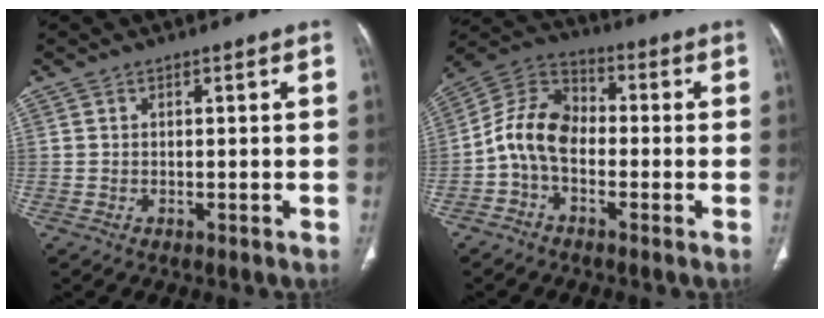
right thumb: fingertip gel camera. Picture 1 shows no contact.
{"total": 9.6, "force": [-1.9, 6.7, 6.7], "torque": [-0.114, 0.035, -0.053]}